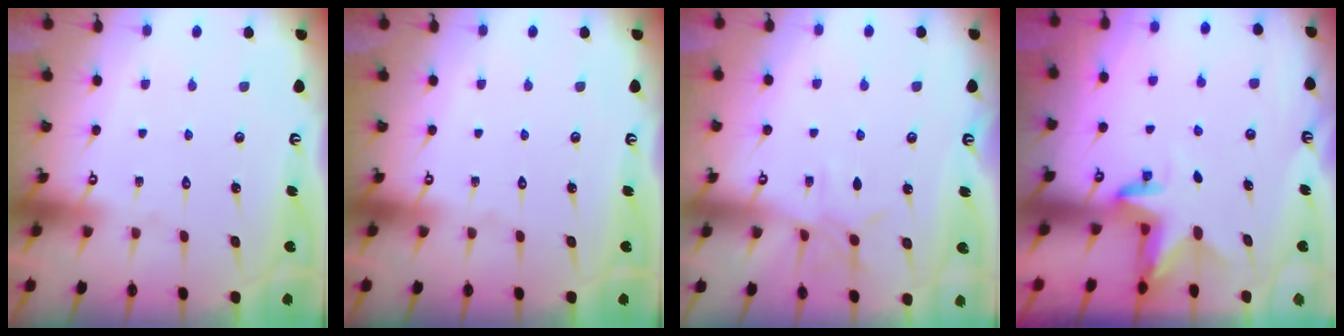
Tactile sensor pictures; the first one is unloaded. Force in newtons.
{"total": 0.0}
{"total": 6.4, "press": 6.4, "slide": 0.3}
{"total": 3.3, "press": 3.3, "slide": 0.1}